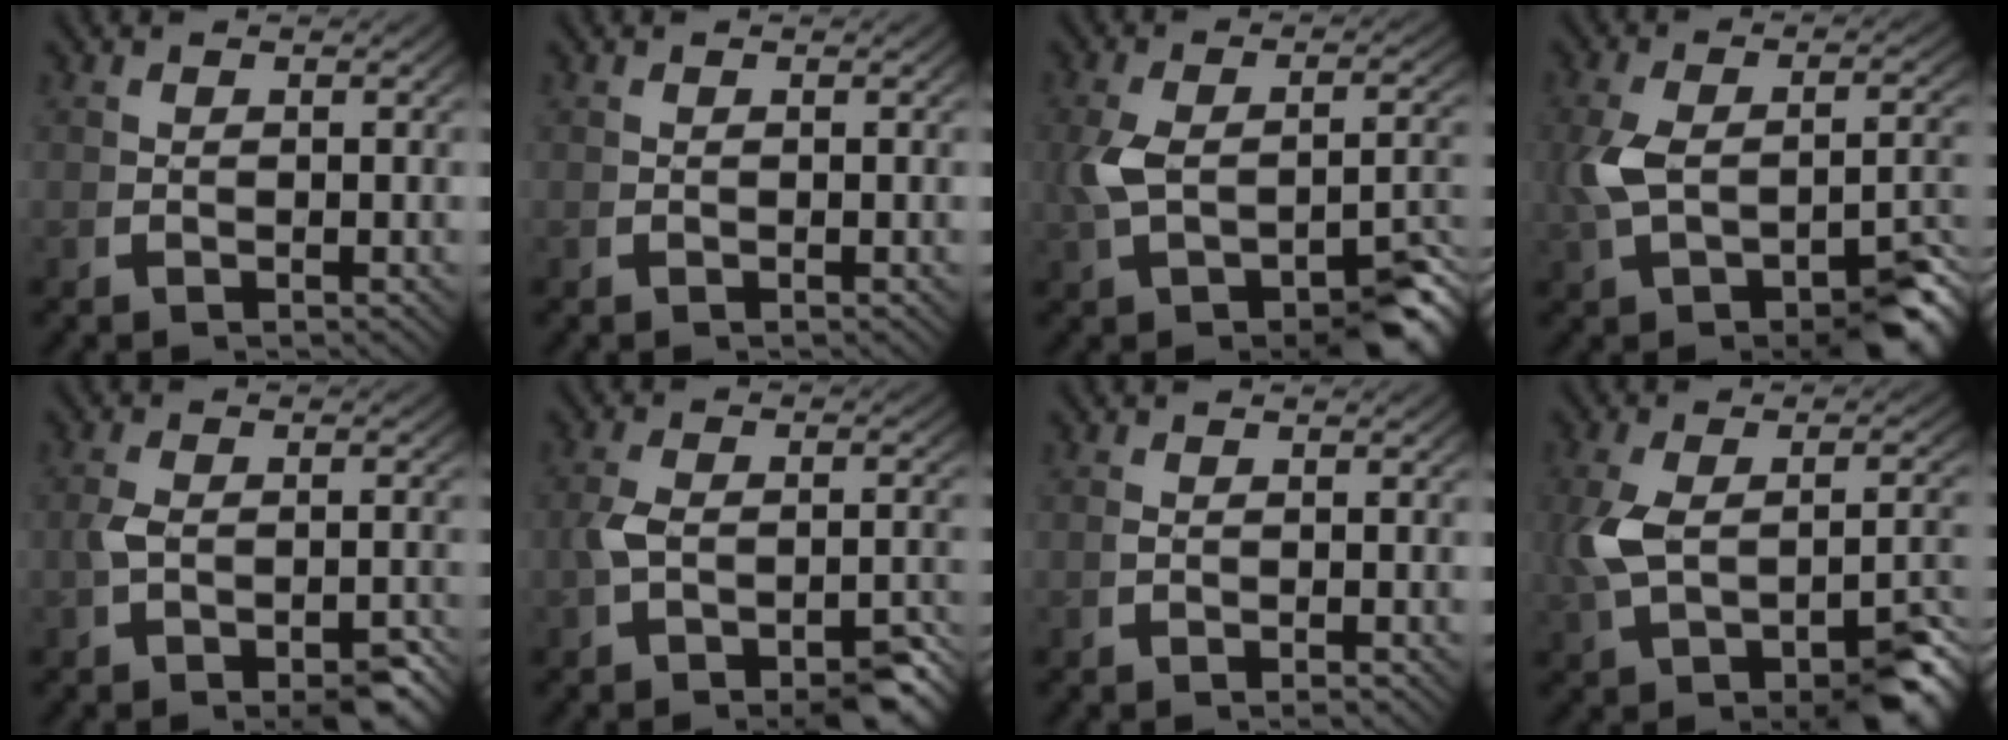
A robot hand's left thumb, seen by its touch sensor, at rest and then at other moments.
{"total": 0.0}
{"total": 7.3, "force": [-2.6, 3.5, 5.9], "torque": [-0.109, -0.012, -0.025]}
{"total": 8.0, "force": [-2.6, 3.9, 6.5], "torque": [-0.124, -0.014, -0.025]}
{"total": 4.4, "force": [-2.2, 1.8, 3.3], "torque": [-0.066, -0.011, -0.031]}
{"total": 5.7, "force": [-2.9, 2.5, 4.2], "torque": [-0.079, -0.010, -0.040]}
{"total": 0.6, "force": [-0.4, 0.0, 0.4], "torque": [-0.008, -0.001, -0.006]}
{"total": 8.8, "force": [-2.3, 4.3, 7.3], "torque": [-0.137, -0.014, -0.021]}